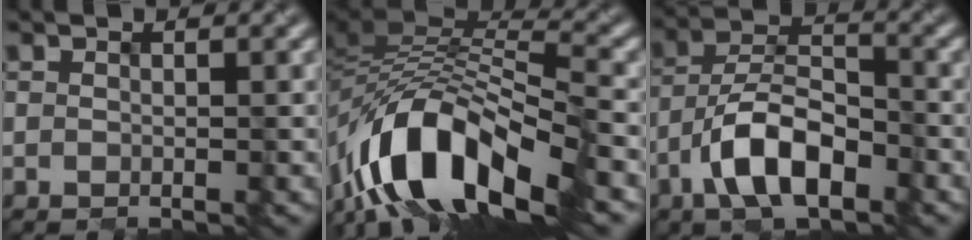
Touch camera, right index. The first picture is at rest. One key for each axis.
{"total": 13.3, "fx": -9.4, "fy": 4.9, "fz": 8.0, "tx": -0.161, "ty": -0.003, "tz": -0.156}
{"total": 6.3, "fx": -4.4, "fy": 2.1, "fz": 4.0, "tx": -0.087, "ty": -0.002, "tz": -0.063}